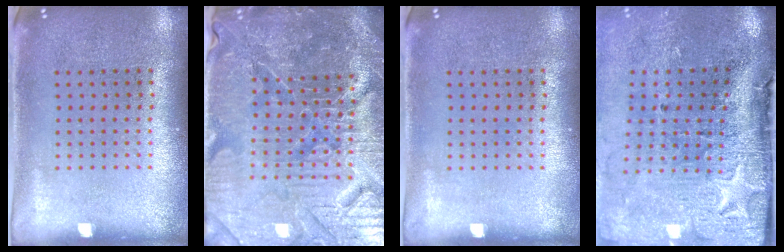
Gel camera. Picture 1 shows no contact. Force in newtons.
{"total": 6.0, "press": 5.5, "slide": 2.3}
{"total": 0.0}
{"total": 4.9, "press": 3.8, "slide": 3.1}